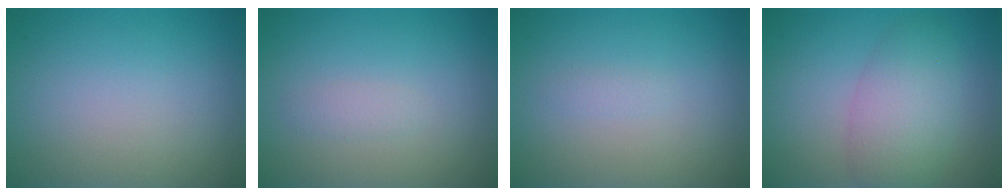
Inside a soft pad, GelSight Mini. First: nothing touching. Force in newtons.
{"total": 0.8, "press": 0.8, "slide": 0.0}
{"total": 0.6, "press": 0.6, "slide": 0.1}
{"total": 4.8, "press": 4.8, "slide": 0.2}